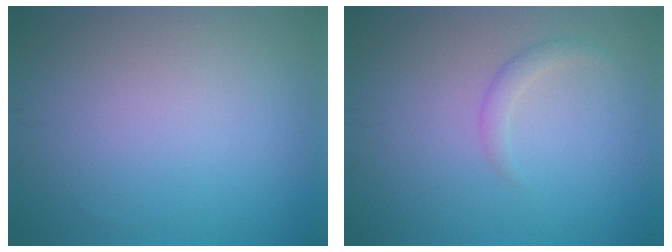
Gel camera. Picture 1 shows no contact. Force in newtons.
{"total": 1.3, "press": 1.3, "slide": 0.1}